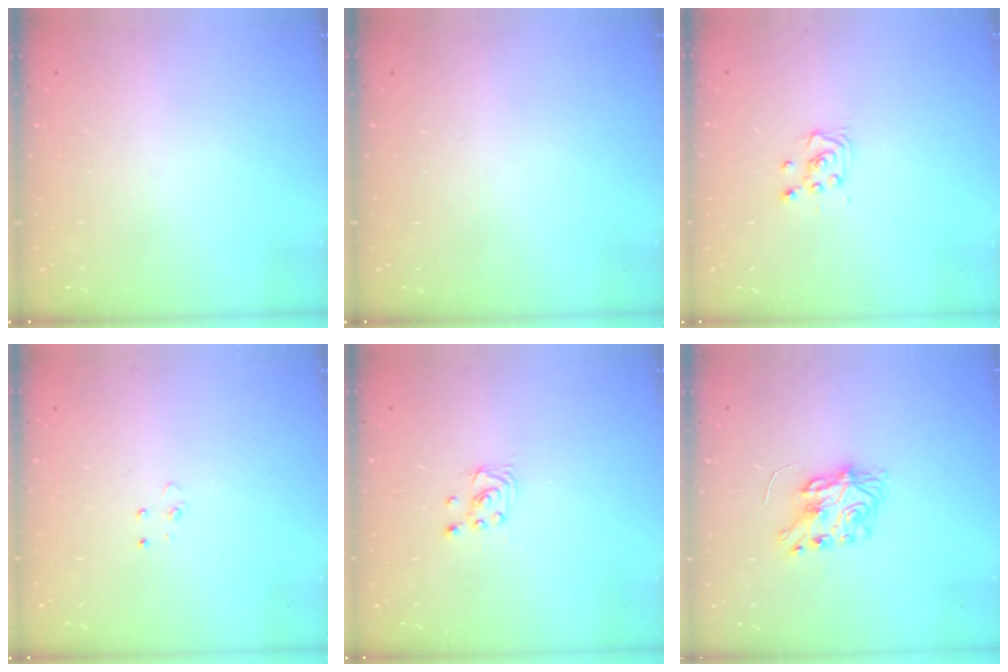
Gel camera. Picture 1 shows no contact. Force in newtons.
{"total": 0.0}
{"total": 3.4, "press": 3.4, "slide": 0.4}
{"total": 3.2, "press": 3.2, "slide": 0.4}
{"total": 1.7, "press": 1.6, "slide": 0.1}
{"total": 7.5, "press": 7.5, "slide": 0.3}